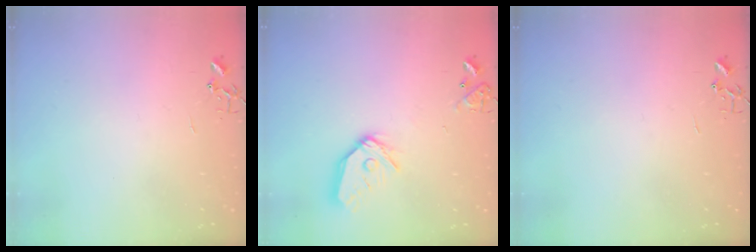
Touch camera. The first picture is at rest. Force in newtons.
{"total": 13.7, "press": 13.6, "slide": 1.7}
{"total": 0.0}